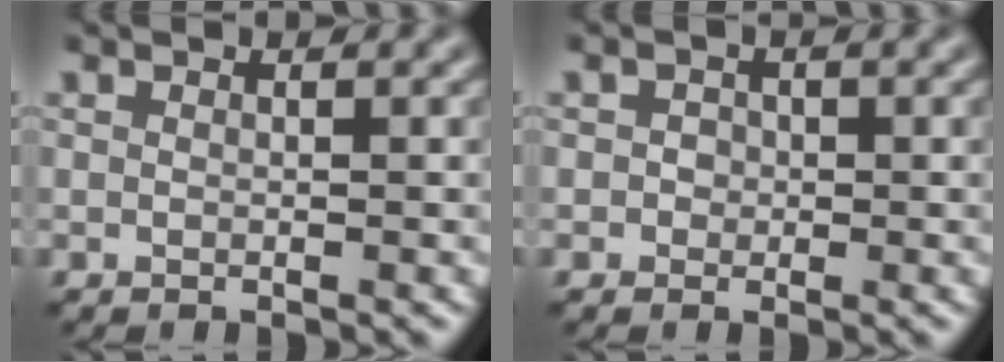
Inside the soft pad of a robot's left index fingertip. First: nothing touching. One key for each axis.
{"total": 1.1, "fx": 0.0, "fy": 1.0, "fz": 0.4, "tx": 0.000, "ty": -0.002, "tz": -0.003}